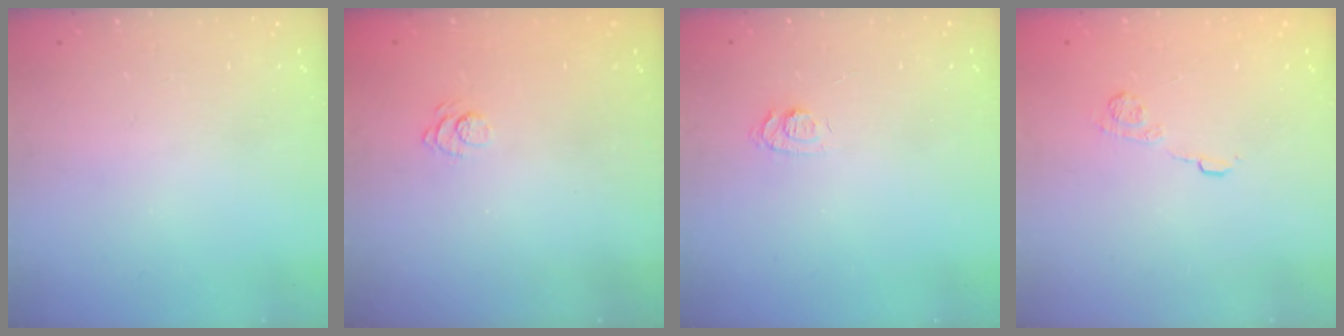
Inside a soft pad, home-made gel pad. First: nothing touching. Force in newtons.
{"total": 2.1, "press": 1.6, "slide": 1.3}
{"total": 6.5, "press": 6.5, "slide": 0.6}
{"total": 8.5, "press": 8.3, "slide": 1.3}